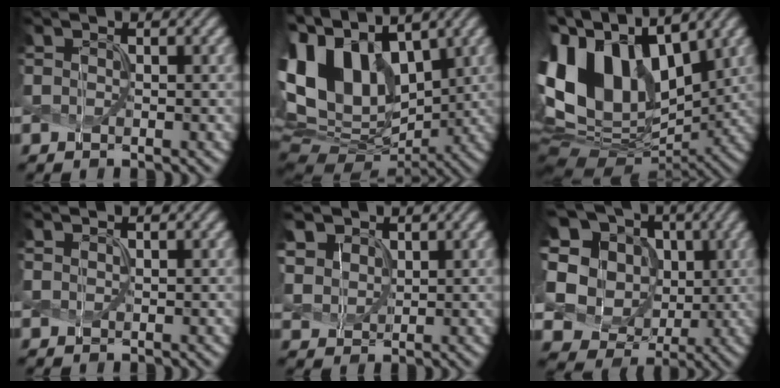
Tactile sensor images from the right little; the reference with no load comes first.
{"total": 16.5, "force": [4.3, 10.9, 11.6], "torque": [-0.249, 0.015, 0.085]}
{"total": 15.1, "force": [2.7, 9.8, 11.1], "torque": [-0.247, 0.017, 0.045]}
{"total": 0.5, "force": [0.5, 0.0, 0.2], "torque": [-0.008, 0.000, 0.011]}
{"total": 5.2, "force": [3.0, 3.5, 2.3], "torque": [-0.100, 0.009, 0.066]}
{"total": 16.8, "force": [3.1, 14.8, 7.3], "torque": [-0.206, 0.031, 0.042]}